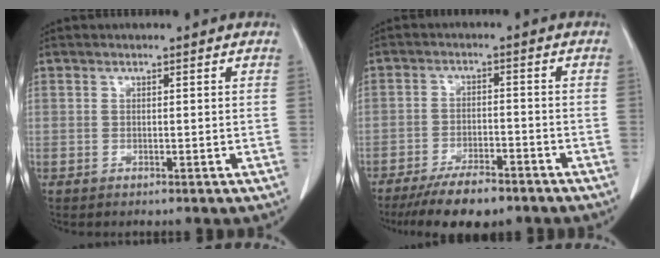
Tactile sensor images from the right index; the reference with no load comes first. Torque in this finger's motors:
{"motor_torque": [0.06, -0.06, 0.05, 0.02]}